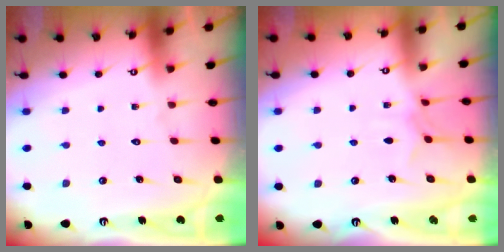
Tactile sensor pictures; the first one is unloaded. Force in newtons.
{"total": 3.3, "press": 3.3, "slide": 0.2}